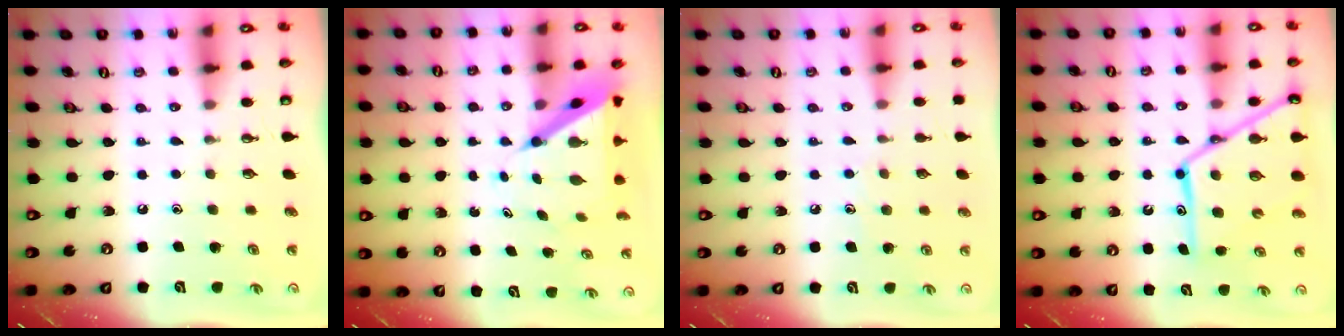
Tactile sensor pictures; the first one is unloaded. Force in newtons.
{"total": 7.0, "press": 7.0, "slide": 0.7}
{"total": 5.7, "press": 5.7, "slide": 0.6}
{"total": 18.0, "press": 17.9, "slide": 1.5}